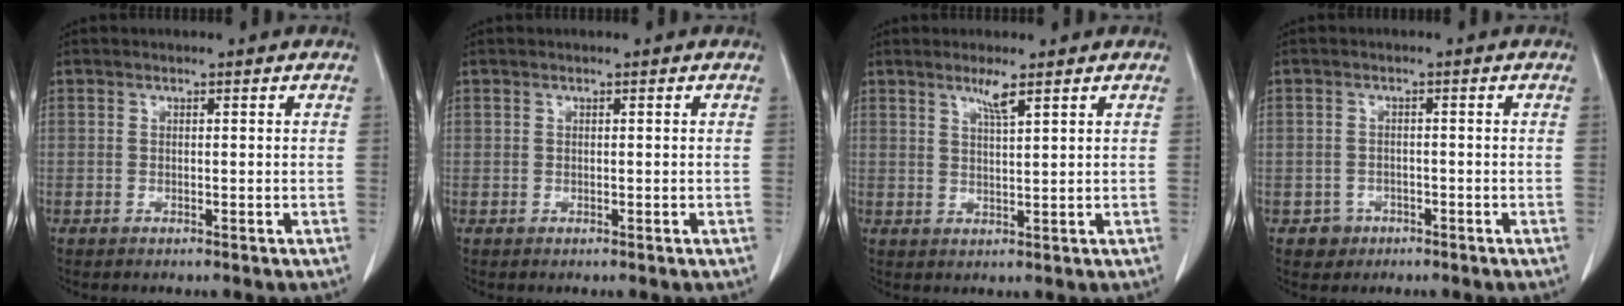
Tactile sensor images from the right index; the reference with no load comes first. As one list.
[{"total": 0.0}, {"total": 2.7, "force": [1.8, -0.2, 2.0], "torque": [-0.040, -0.003, 0.037]}, {"total": 2.6, "force": [-1.3, 2.3, 0.0], "torque": [0.005, 0.013, -0.019]}]